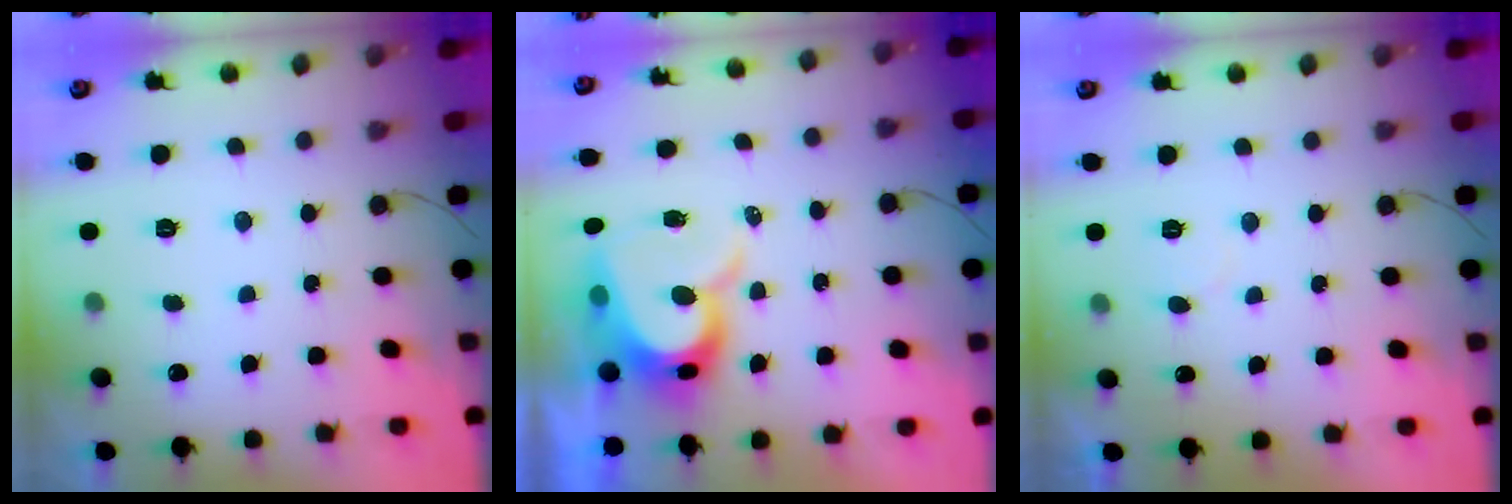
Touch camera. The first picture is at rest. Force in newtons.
{"total": 10.3, "press": 10.3, "slide": 0.9}
{"total": 3.4, "press": 3.4, "slide": 0.3}